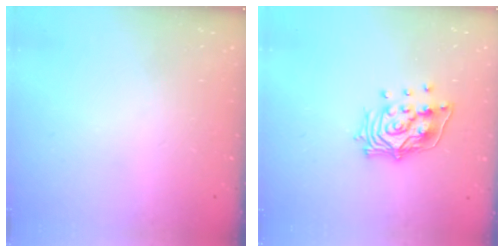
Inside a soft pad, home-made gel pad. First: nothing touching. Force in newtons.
{"total": 12.9, "press": 12.8, "slide": 1.8}